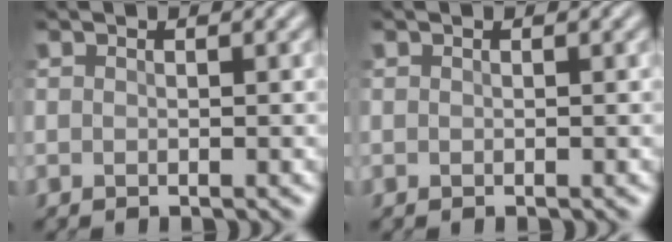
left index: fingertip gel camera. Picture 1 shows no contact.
{"total": 0.0}